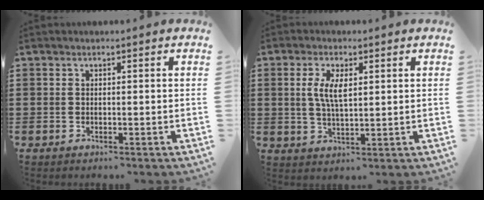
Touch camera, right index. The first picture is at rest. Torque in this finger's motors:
{"motor_torque": [0.94, 0.10, 0.23, 0.13]}